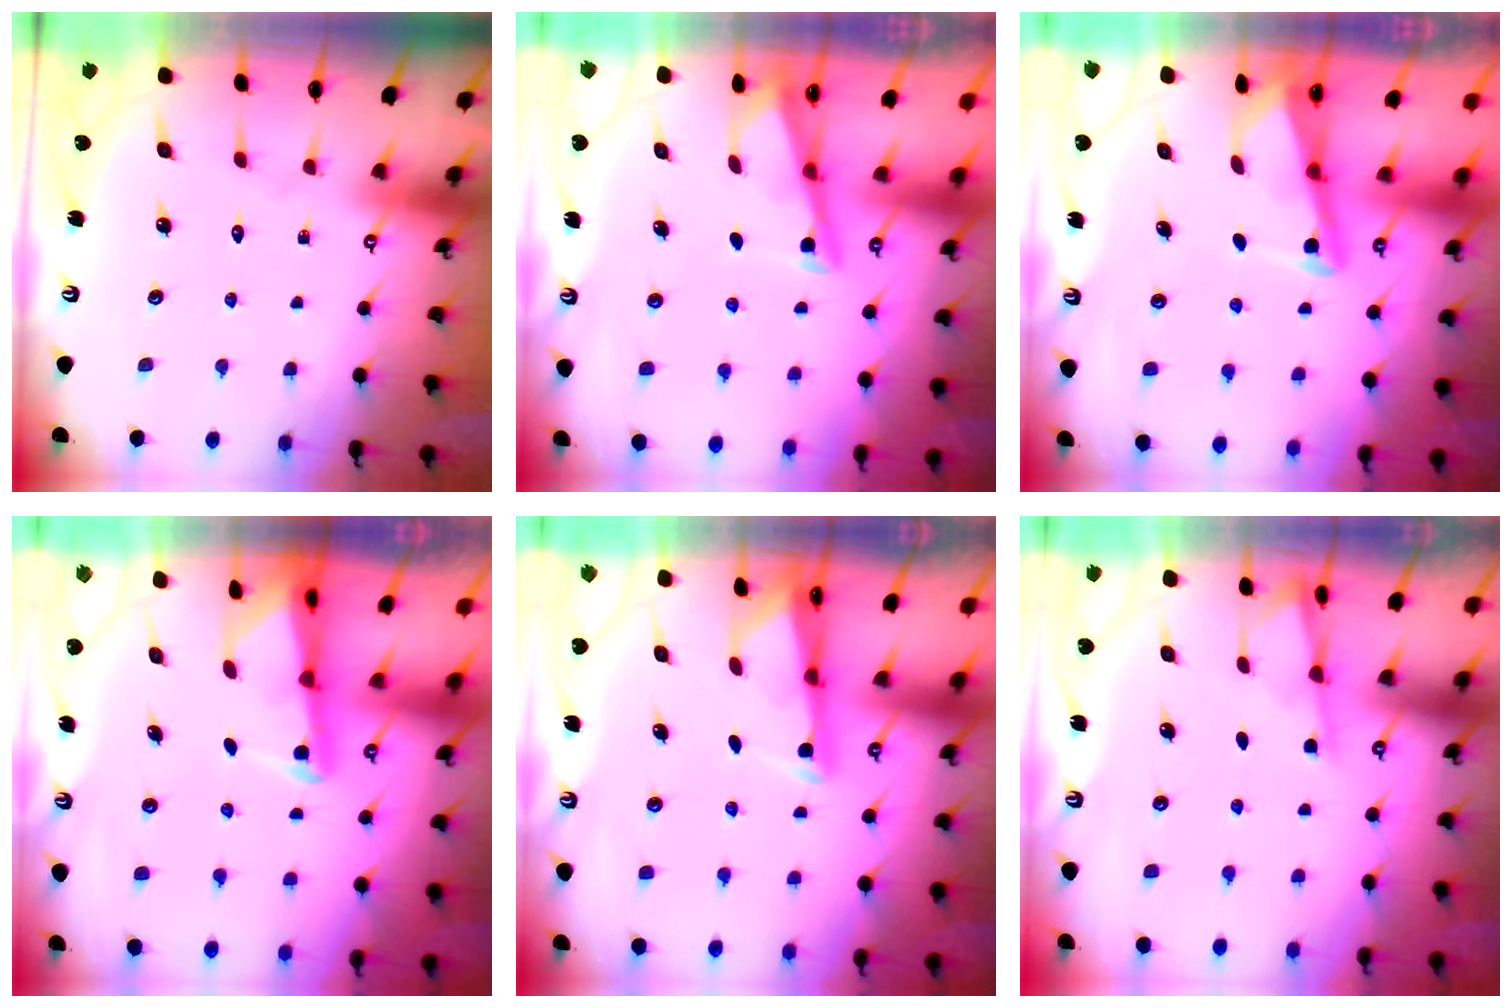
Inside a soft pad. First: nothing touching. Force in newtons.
{"total": 3.0, "press": 3.0, "slide": 0.3}
{"total": 3.0, "press": 2.9, "slide": 0.4}
{"total": 2.3, "press": 2.3, "slide": 0.5}
{"total": 2.8, "press": 2.7, "slide": 0.4}
{"total": 2.7, "press": 2.7, "slide": 0.5}